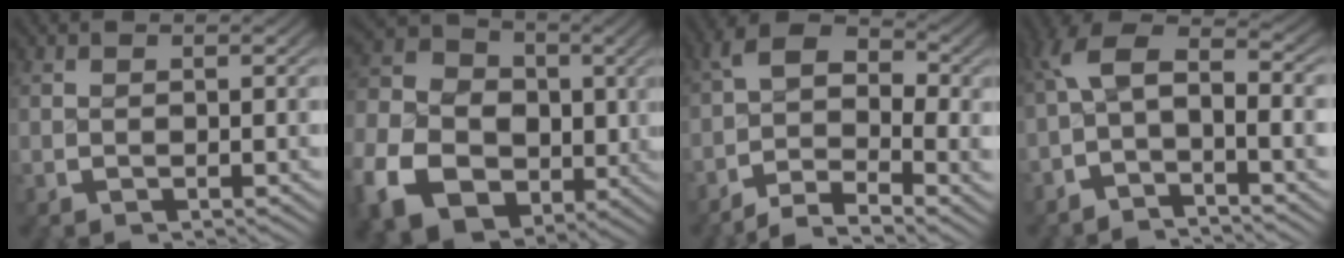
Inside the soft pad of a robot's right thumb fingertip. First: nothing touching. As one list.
[{"total": 16.3, "force": [-2.8, 12.7, 9.8], "torque": [-0.222, -0.059, -0.031]}, {"total": 7.0, "force": [-1.8, 4.6, 4.9], "torque": [-0.072, -0.012, -0.044]}, {"total": 5.8, "force": [-0.6, 3.3, 4.7], "torque": [-0.090, -0.006, -0.015]}]